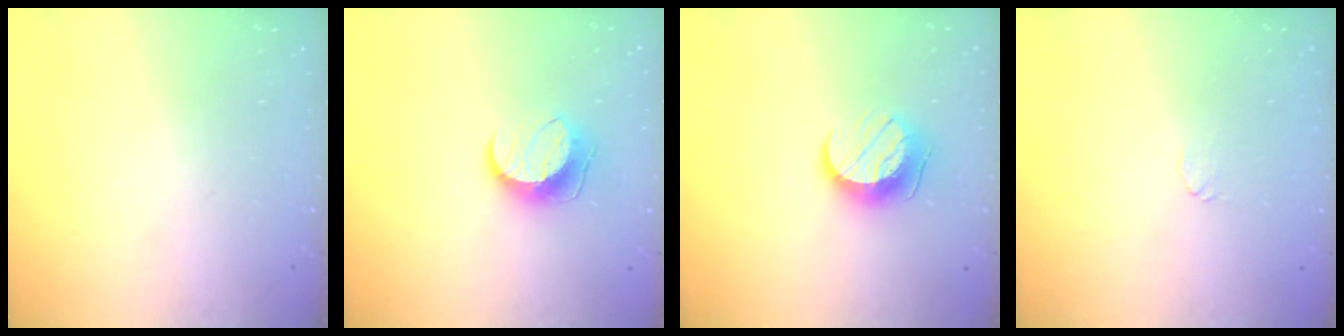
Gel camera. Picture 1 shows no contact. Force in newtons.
{"total": 10.0, "press": 10.0, "slide": 0.4}
{"total": 10.5, "press": 10.5, "slide": 0.8}
{"total": 4.1, "press": 4.1, "slide": 0.4}